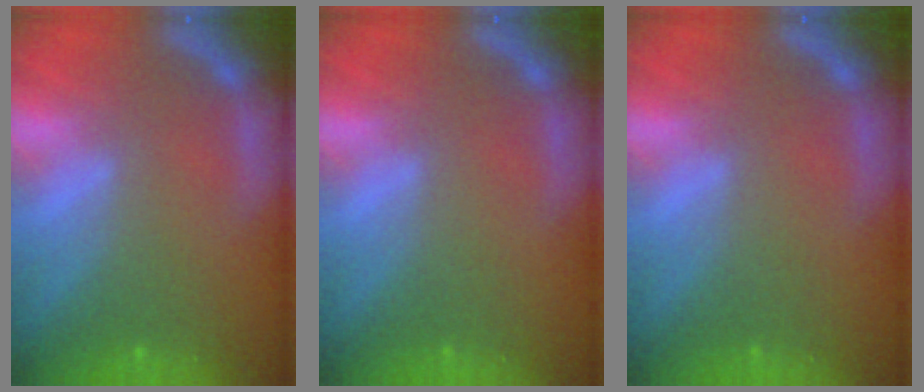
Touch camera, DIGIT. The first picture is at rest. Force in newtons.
{"total": 0.0}
{"total": 0.0}